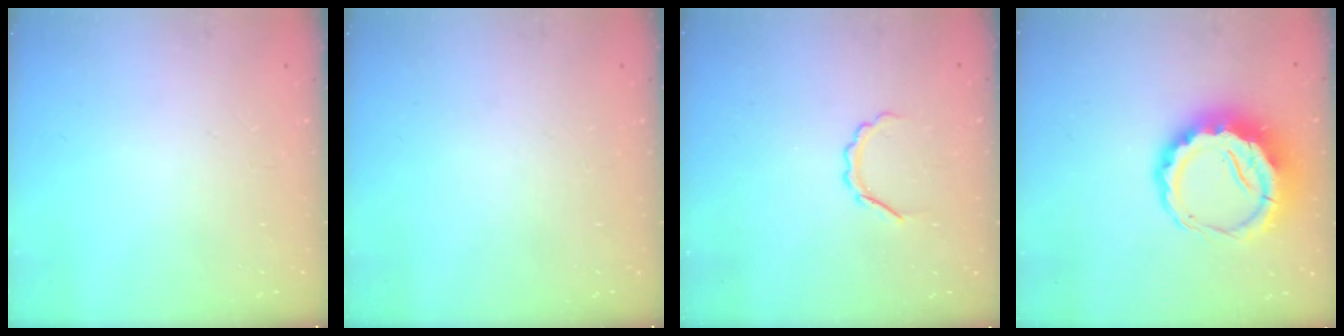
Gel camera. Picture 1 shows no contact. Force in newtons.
{"total": 0.0}
{"total": 3.6, "press": 3.6, "slide": 0.6}
{"total": 12.4, "press": 12.0, "slide": 2.8}